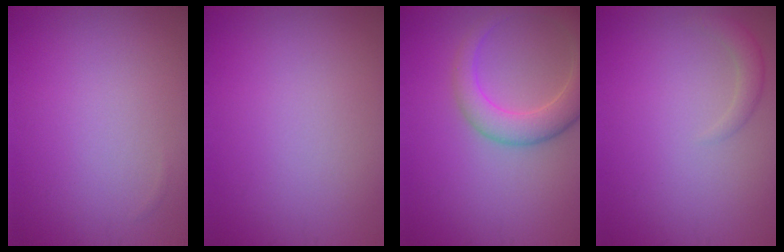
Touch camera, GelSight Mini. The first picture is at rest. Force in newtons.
{"total": 0.0}
{"total": 4.7, "press": 4.7, "slide": 0.3}
{"total": 1.4, "press": 1.4, "slide": 0.1}